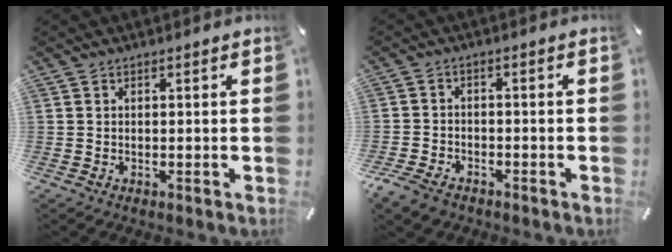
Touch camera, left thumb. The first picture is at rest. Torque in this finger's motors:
{"motor_torque": [0.17, 1.07, 0.39, 0.32, 0.04]}